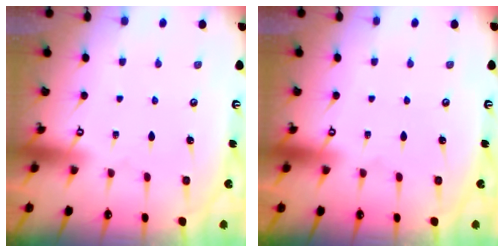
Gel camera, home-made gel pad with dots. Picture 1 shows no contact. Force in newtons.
{"total": 0.0}